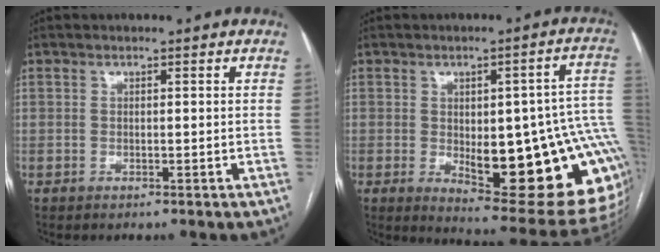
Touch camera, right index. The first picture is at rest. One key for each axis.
{"total": 23.8, "fx": -2.9, "fy": 6.6, "fz": 22.7, "tx": -0.200, "ty": 0.011, "tz": -0.014}